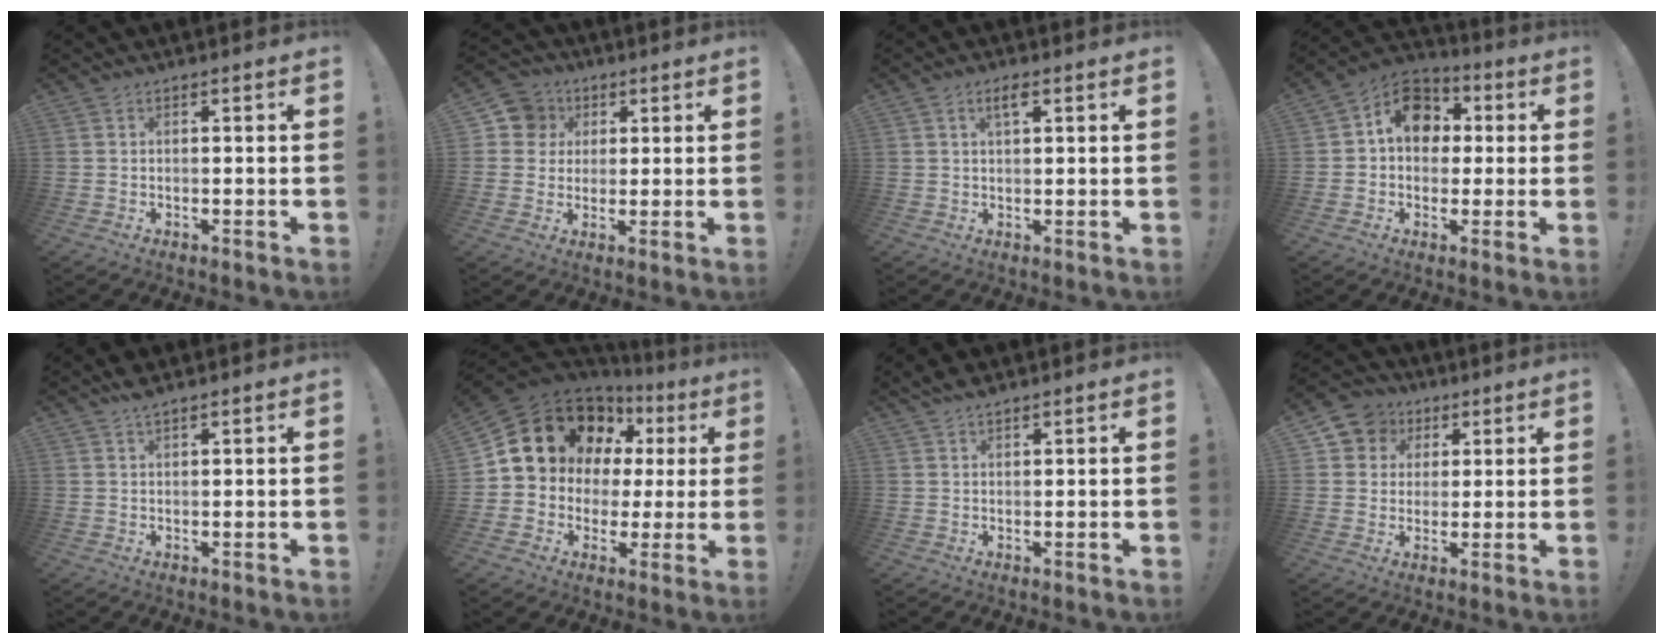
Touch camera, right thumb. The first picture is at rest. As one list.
[{"total": 9.2, "force": [2.5, 8.6, 2.1], "torque": [-0.016, -0.008, 0.051]}, {"total": 3.3, "force": [1.6, 1.3, 2.6], "torque": [-0.041, 0.000, 0.025]}, {"total": 12.6, "force": [2.5, 10.4, 6.7], "torque": [-0.089, 0.009, 0.053]}, {"total": 2.8, "force": [2.4, 0.4, 1.4], "torque": [-0.023, -0.010, 0.042]}, {"total": 15.2, "force": [7.6, 11.4, 6.7], "torque": [-0.111, -0.046, 0.160]}, {"total": 2.8, "force": [2.4, 0.7, 1.1], "torque": [-0.016, -0.014, 0.044]}, {"total": 7.8, "force": [2.1, 7.4, 1.6], "torque": [-0.018, -0.010, 0.047]}]